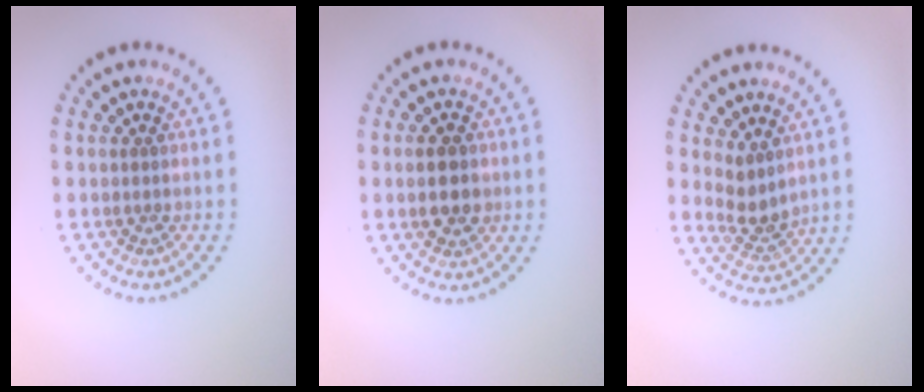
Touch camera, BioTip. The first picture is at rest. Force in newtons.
{"total": 3.2, "press": 3.2, "slide": 0.2}
{"total": 2.6, "press": 2.1, "slide": 1.6}